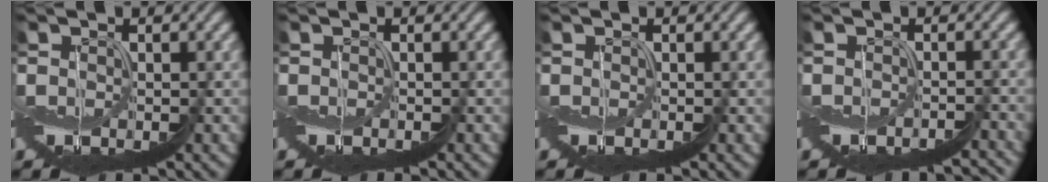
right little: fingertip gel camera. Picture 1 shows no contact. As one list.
[{"total": 0.8, "force": [-0.8, -0.1, 0.1], "torque": [0.004, 0.002, -0.014]}, {"total": 0.0}, {"total": 4.1, "force": [-3.9, 1.2, 0.7], "torque": [-0.002, 0.017, -0.034]}]